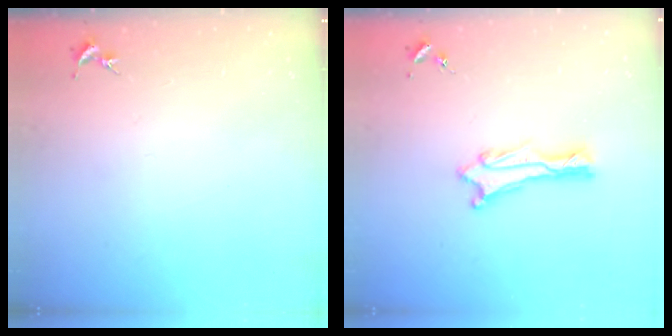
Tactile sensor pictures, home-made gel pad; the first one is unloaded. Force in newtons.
{"total": 0.9, "press": 0.8, "slide": 0.1}